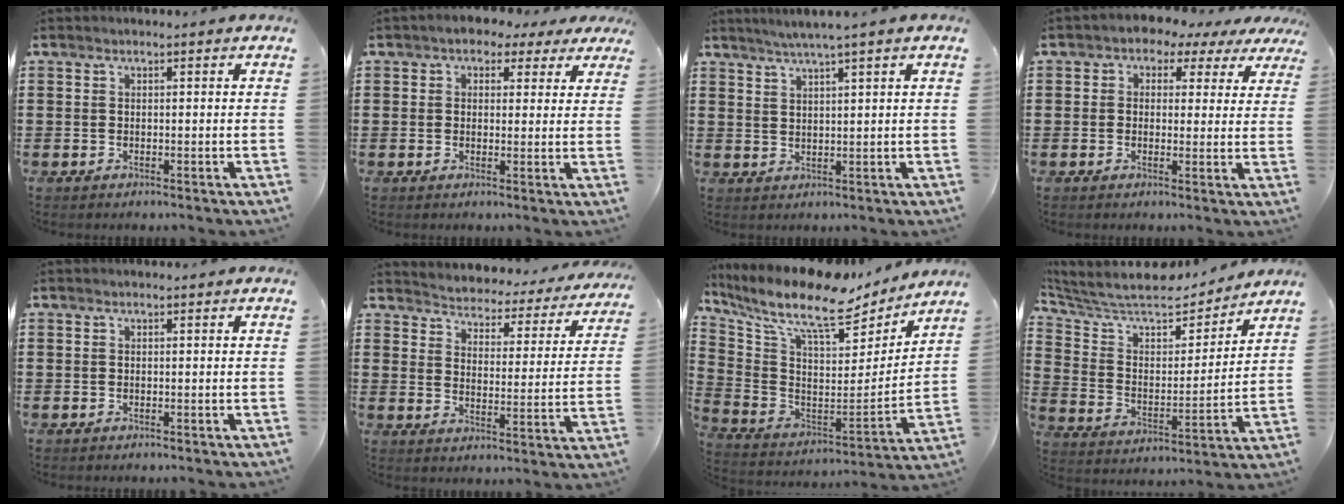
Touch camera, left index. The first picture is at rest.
{"total": 2.9, "force": [1.9, 1.9, 1.0], "torque": [-0.023, 0.005, 0.031]}
{"total": 2.3, "force": [1.8, -0.6, 1.3], "torque": [-0.030, -0.006, 0.031]}
{"total": 2.4, "force": [1.4, 1.8, 0.5], "torque": [-0.020, -0.008, 0.015]}
{"total": 0.0}
{"total": 3.3, "force": [3.3, 0.2, -0.3], "torque": [-0.020, -0.036, 0.048]}
{"total": 12.2, "force": [9.1, 3.4, 7.3], "torque": [-0.168, -0.058, 0.156]}
{"total": 8.4, "force": [7.4, 2.4, 3.2], "torque": [-0.098, -0.047, 0.124]}